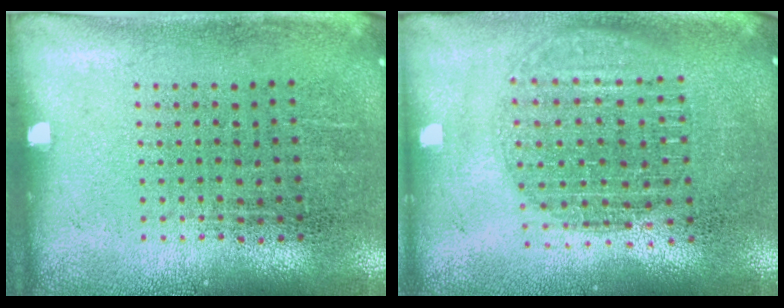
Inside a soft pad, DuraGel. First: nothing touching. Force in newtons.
{"total": 1.7, "press": 1.5, "slide": 0.9}